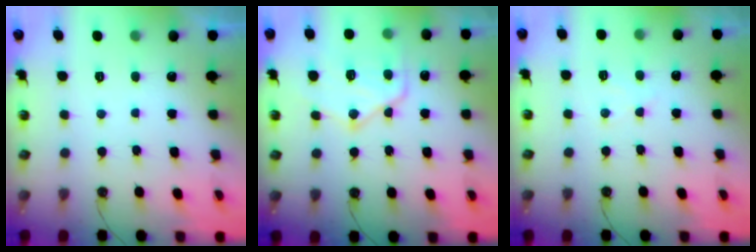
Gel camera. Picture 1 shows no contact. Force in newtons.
{"total": 15.7, "press": 15.6, "slide": 1.2}
{"total": 5.1, "press": 5.1, "slide": 0.8}